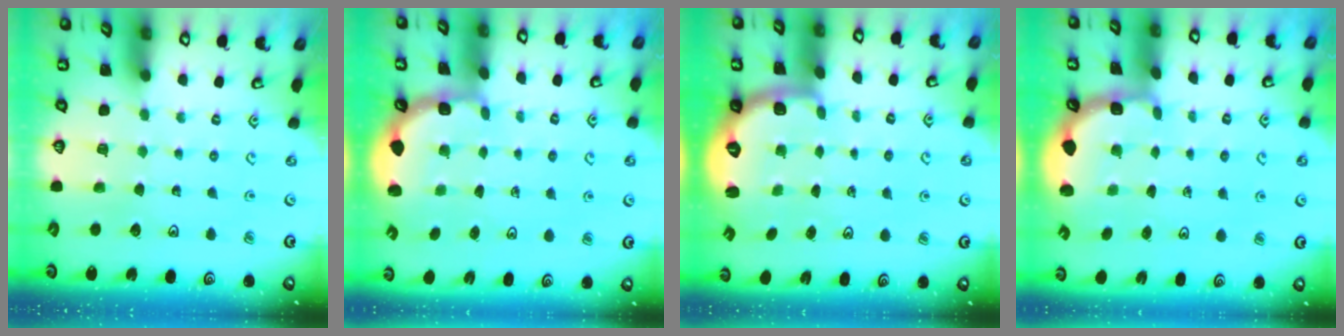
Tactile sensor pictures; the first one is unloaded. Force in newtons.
{"total": 2.5, "press": 1.9, "slide": 1.6}
{"total": 2.6, "press": 1.6, "slide": 2.1}
{"total": 2.3, "press": 1.7, "slide": 1.6}